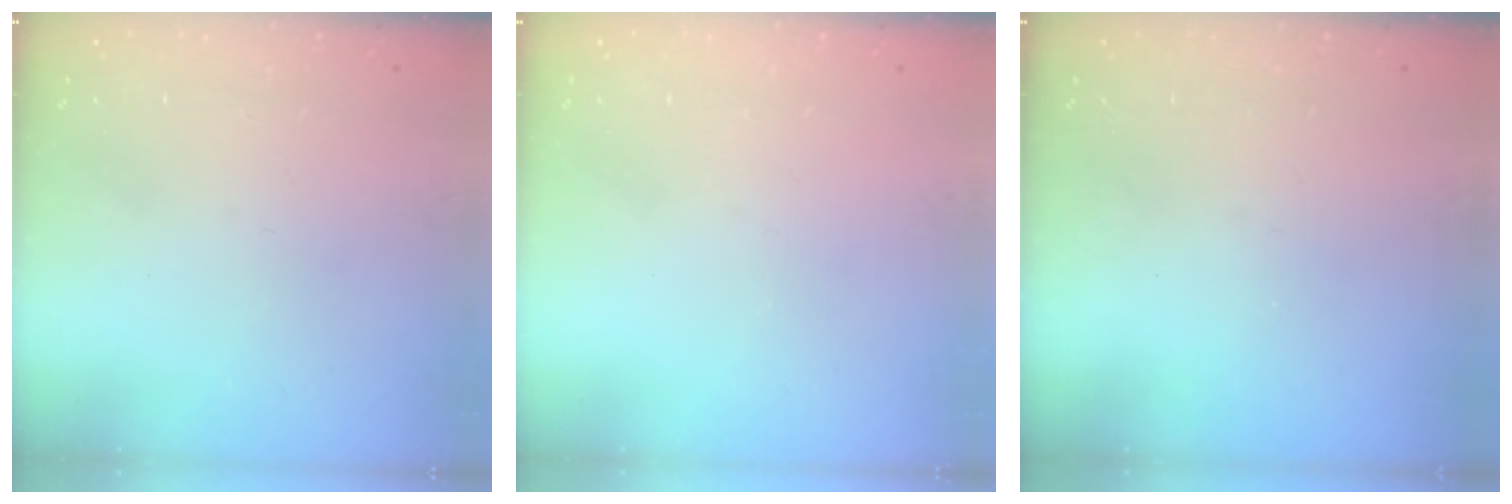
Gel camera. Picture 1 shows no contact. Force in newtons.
{"total": 0.0}
{"total": 0.0}